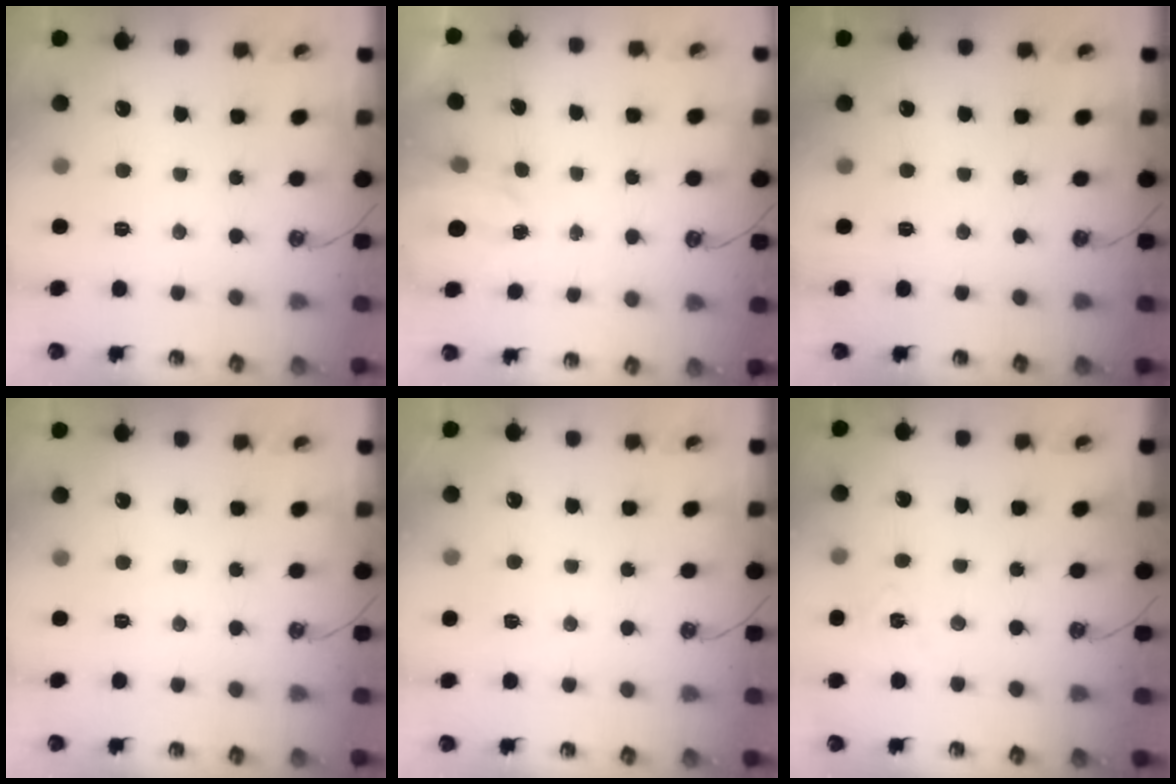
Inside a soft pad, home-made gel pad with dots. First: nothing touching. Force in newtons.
{"total": 2.1, "press": 2.1, "slide": 0.4}
{"total": 0.0}
{"total": 0.0}
{"total": 2.7, "press": 2.6, "slide": 0.4}
{"total": 5.1, "press": 5.0, "slide": 0.7}